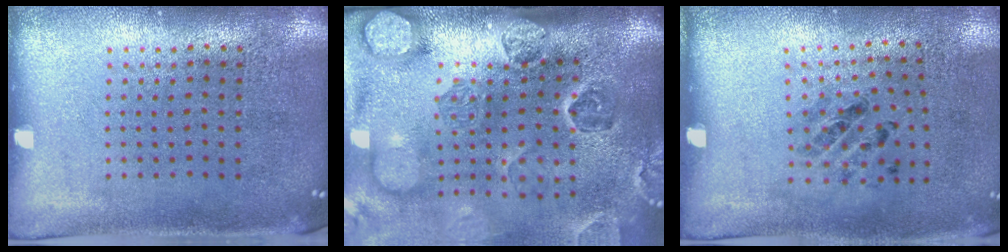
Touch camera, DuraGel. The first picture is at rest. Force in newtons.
{"total": 4.7, "press": 3.4, "slide": 3.3}
{"total": 1.3, "press": 0.6, "slide": 1.2}